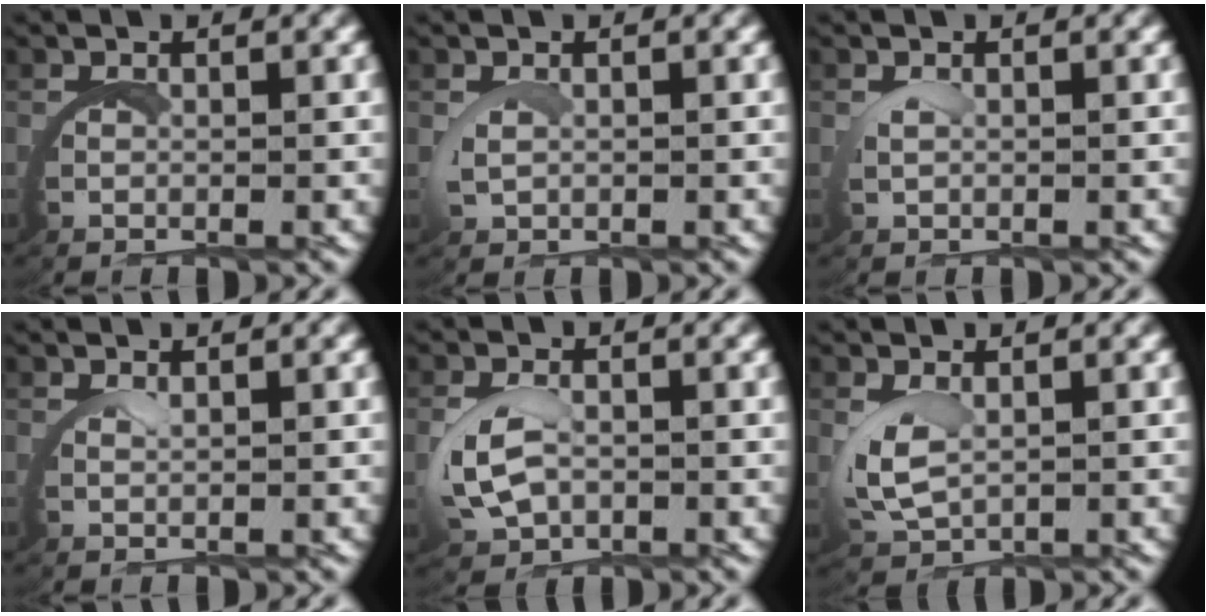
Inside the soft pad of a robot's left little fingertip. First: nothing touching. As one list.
[{"total": 1.0, "force": [0.9, 0.2, 0.5], "torque": [-0.035, -0.010, 0.022]}, {"total": 0.8, "force": [0.7, -0.4, 0.3], "torque": [-0.016, -0.002, 0.017]}, {"total": 1.2, "force": [1.0, -0.6, 0.2], "torque": [-0.007, 0.004, 0.018]}, {"total": 3.1, "force": [0.4, 2.0, 2.3], "torque": [-0.081, -0.009, 0.014]}, {"total": 2.7, "force": [1.0, 1.5, 2.1], "torque": [-0.076, -0.010, 0.030]}]